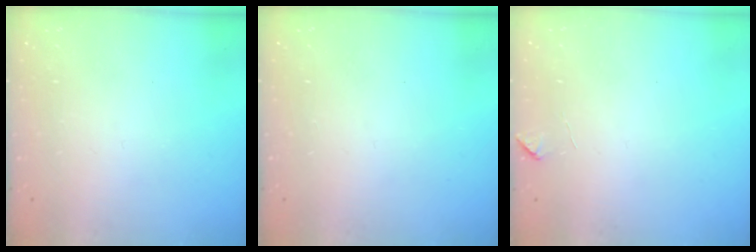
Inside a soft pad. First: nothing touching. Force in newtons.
{"total": 0.0}
{"total": 3.0, "press": 3.0, "slide": 0.6}